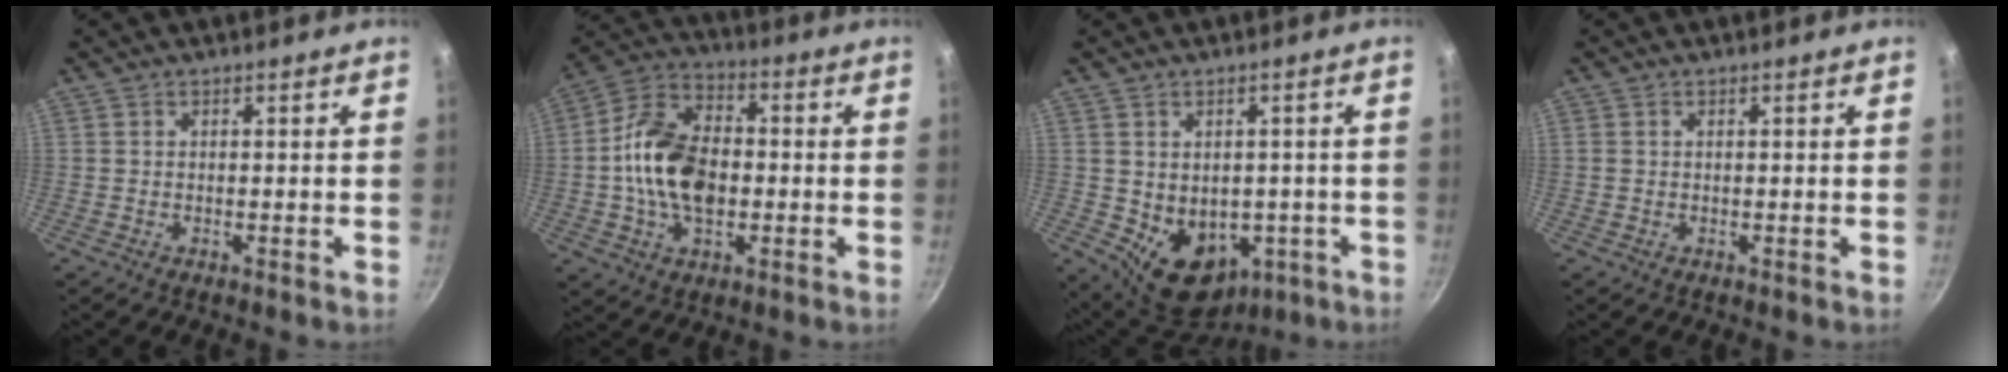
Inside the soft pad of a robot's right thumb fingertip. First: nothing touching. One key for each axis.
{"total": 16.0, "fx": -1.1, "fy": 10.3, "fz": 12.2, "tx": -0.196, "ty": 0.028, "tz": -0.036}
{"total": 12.5, "fx": -2.4, "fy": 9.5, "fz": 7.8, "tx": -0.082, "ty": -0.006, "tz": -0.004}
{"total": 0.7, "fx": 0.1, "fy": 0.6, "fz": 0.3, "tx": -0.005, "ty": 0.003, "tz": 0.002}